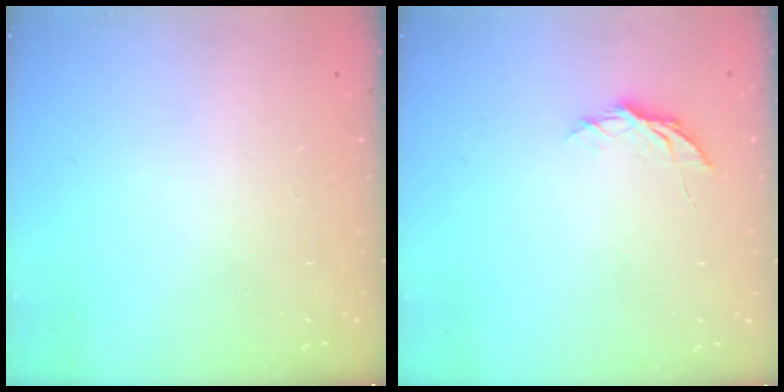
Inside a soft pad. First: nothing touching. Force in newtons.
{"total": 5.1, "press": 5.1, "slide": 0.4}